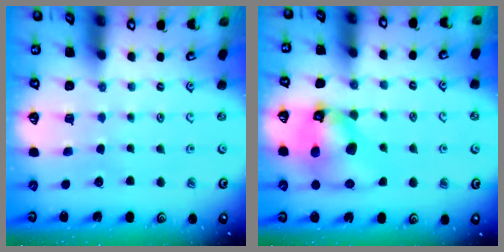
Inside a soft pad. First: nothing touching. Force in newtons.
{"total": 13.5, "press": 13.3, "slide": 1.9}